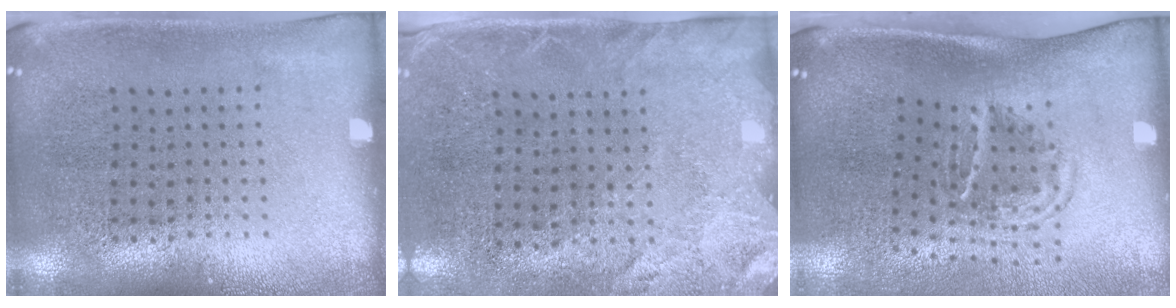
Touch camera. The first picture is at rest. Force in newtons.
{"total": 2.5, "press": 2.1, "slide": 1.3}
{"total": 1.8, "press": 1.1, "slide": 1.4}